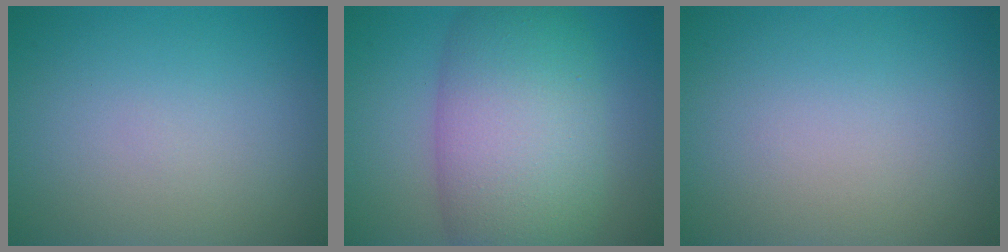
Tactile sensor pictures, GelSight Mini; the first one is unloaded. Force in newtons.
{"total": 10.9, "press": 10.9, "slide": 0.4}
{"total": 0.0}